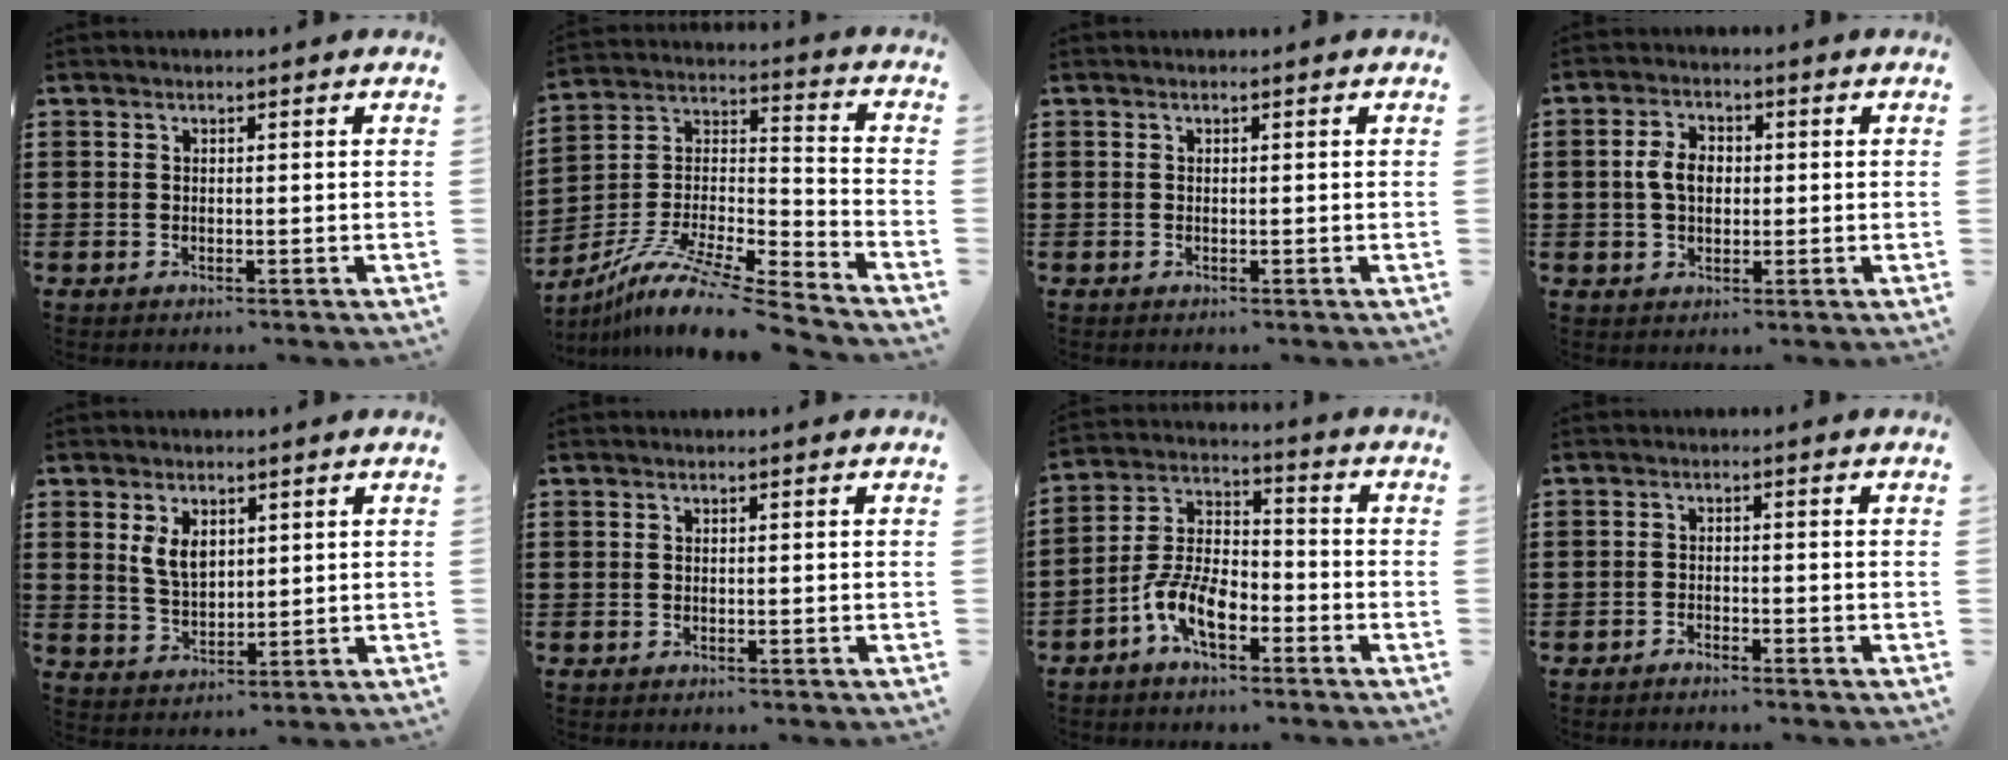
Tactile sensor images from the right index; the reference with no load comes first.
{"total": 11.0, "force": [-9.2, 1.1, 6.1], "torque": [-0.118, 0.010, -0.183]}
{"total": 0.0}
{"total": 4.7, "force": [0.2, 3.2, 3.5], "torque": [-0.081, 0.011, -0.002]}
{"total": 4.4, "force": [1.8, 2.6, 2.9], "torque": [-0.065, 0.008, 0.033]}
{"total": 0.0}
{"total": 8.4, "force": [-4.6, 3.8, 5.9], "torque": [-0.149, 0.000, -0.093]}
{"total": 1.3, "force": [-1.2, 0.1, -0.1], "torque": [-0.003, 0.006, -0.026]}